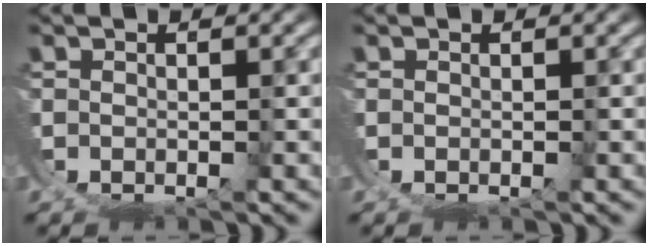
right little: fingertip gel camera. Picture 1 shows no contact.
{"total": 0.0}